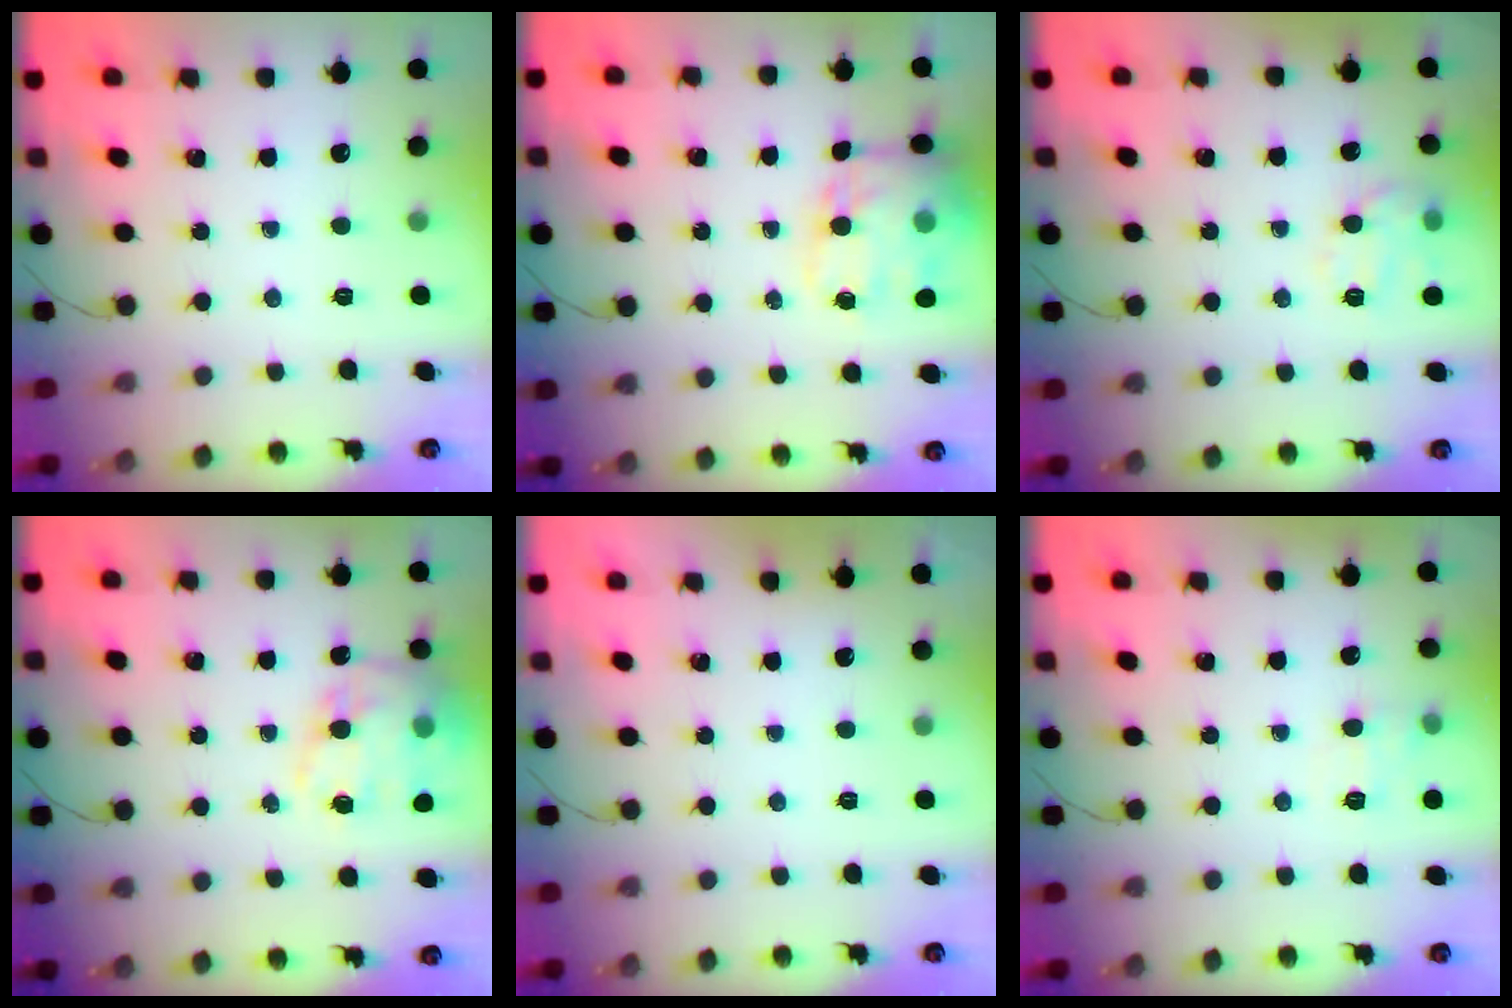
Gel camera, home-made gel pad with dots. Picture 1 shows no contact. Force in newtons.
{"total": 16.4, "press": 16.0, "slide": 3.7}
{"total": 10.2, "press": 10.2, "slide": 0.2}
{"total": 17.7, "press": 17.3, "slide": 3.9}
{"total": 1.9, "press": 1.9, "slide": 0.3}
{"total": 7.7, "press": 7.6, "slide": 1.5}